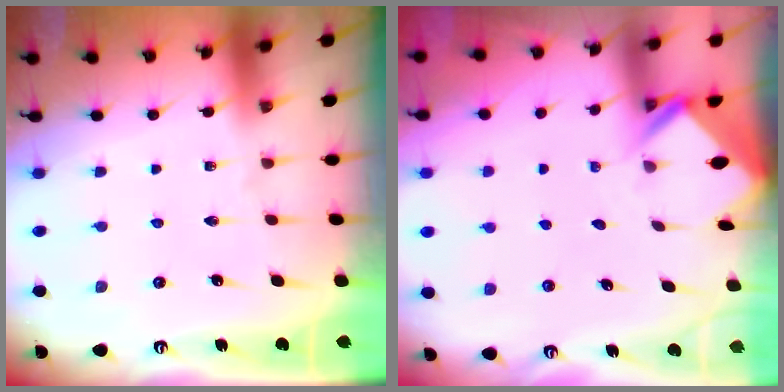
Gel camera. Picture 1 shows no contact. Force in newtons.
{"total": 2.6, "press": 2.6, "slide": 0.2}